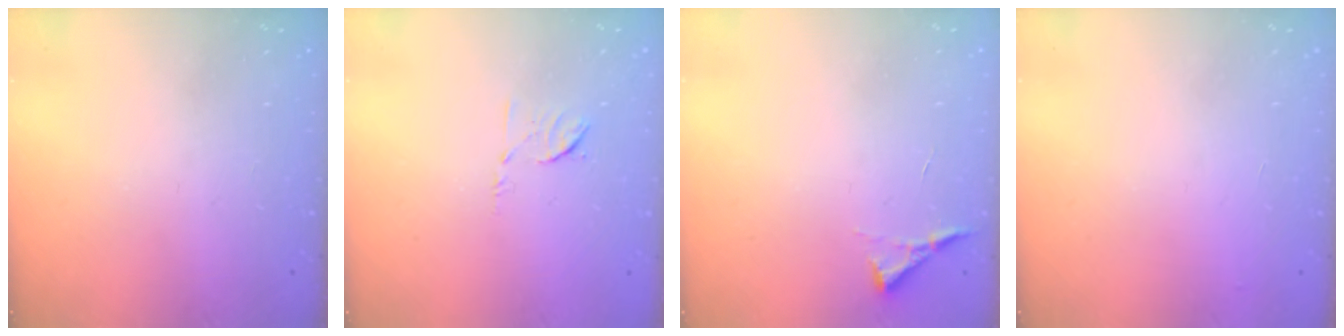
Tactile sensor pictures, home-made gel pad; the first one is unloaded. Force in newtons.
{"total": 6.6, "press": 6.5, "slide": 1.1}
{"total": 3.6, "press": 3.6, "slide": 0.5}
{"total": 2.9, "press": 2.9, "slide": 0.1}